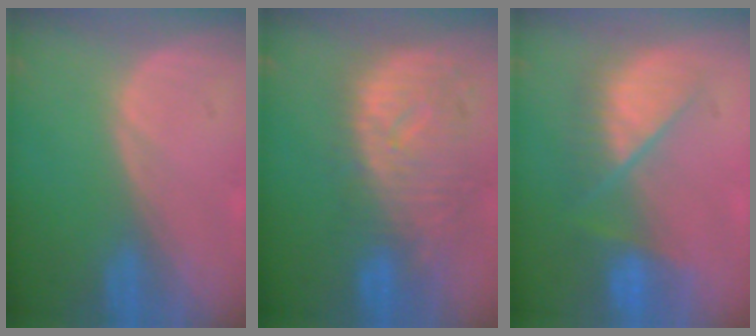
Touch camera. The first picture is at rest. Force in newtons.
{"total": 10.9, "press": 9.7, "slide": 4.9}
{"total": 8.2, "press": 7.7, "slide": 2.9}